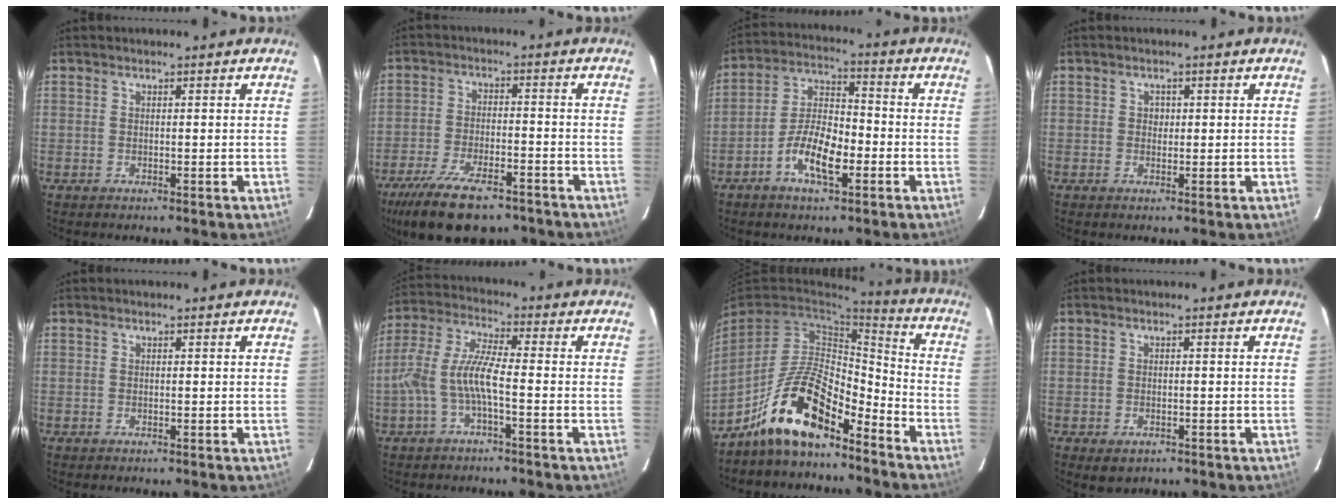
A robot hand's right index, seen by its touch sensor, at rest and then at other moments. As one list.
[{"total": 15.8, "force": [-11.5, 6.0, 9.1], "torque": [-0.200, -0.031, -0.190]}, {"total": 9.6, "force": [-4.3, 3.7, 7.7], "torque": [-0.159, 0.009, -0.082]}, {"total": 1.2, "force": [0.1, 1.2, 0.2], "torque": [0.000, 0.003, 0.000]}, {"total": 0.0}, {"total": 7.9, "force": [-2.7, 1.4, 7.3], "torque": [-0.171, 0.010, -0.050]}, {"total": 14.2, "force": [-10.5, 4.7, 8.4], "torque": [-0.169, 0.016, -0.193]}, {"total": 2.6, "force": [-1.3, 1.8, 1.3], "torque": [-0.025, -0.004, -0.014]}]